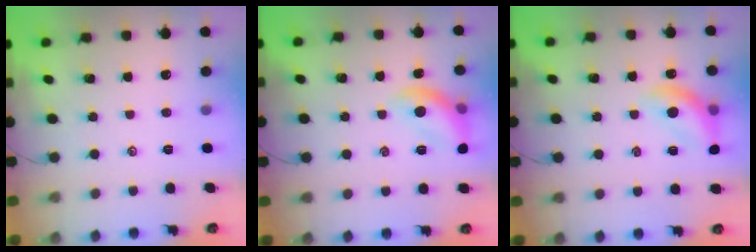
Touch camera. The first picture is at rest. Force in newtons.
{"total": 12.5, "press": 12.3, "slide": 2.3}
{"total": 14.0, "press": 13.8, "slide": 2.7}